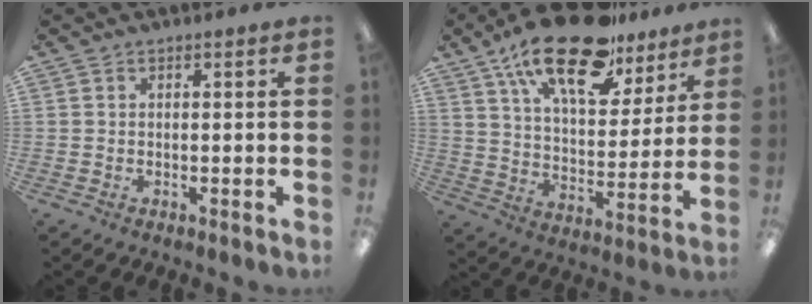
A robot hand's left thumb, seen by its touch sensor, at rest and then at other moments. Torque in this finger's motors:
{"motor_torque": [0.62, 0.62, 1.58, -1.21, 0.45]}